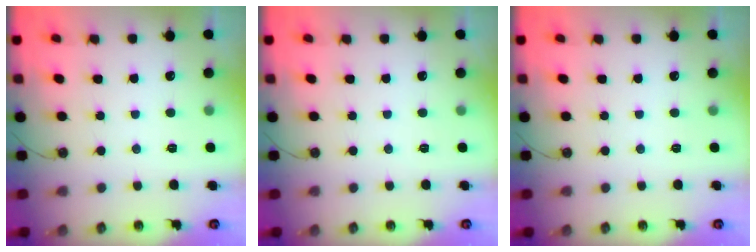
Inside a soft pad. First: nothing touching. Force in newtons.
{"total": 0.0}
{"total": 0.0}